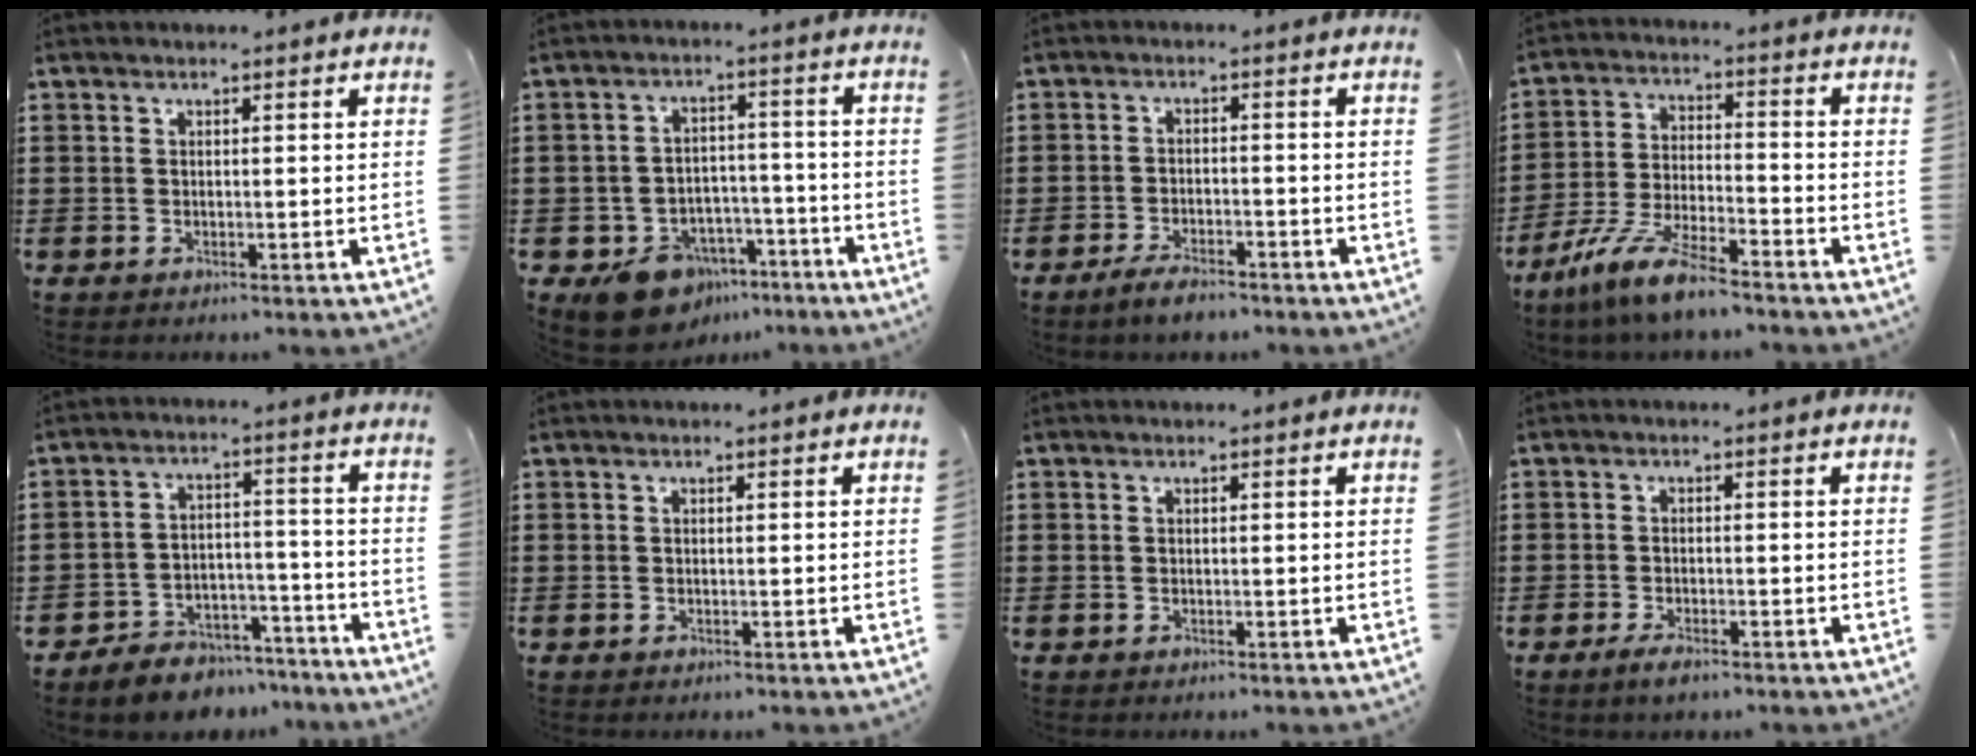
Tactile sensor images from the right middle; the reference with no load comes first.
{"total": 7.4, "force": [-5.9, 4.1, 2.0], "torque": [-0.047, 0.026, -0.111]}
{"total": 3.4, "force": [-3.0, 0.8, 1.3], "torque": [-0.031, 0.004, -0.061]}
{"total": 8.8, "force": [-7.4, 0.7, 4.6], "torque": [-0.101, 0.000, -0.148]}
{"total": 5.9, "force": [-5.7, 1.5, 0.2], "torque": [-0.004, 0.022, -0.113]}
{"total": 0.0}
{"total": 0.0}
{"total": 1.9, "force": [-1.3, 0.5, 1.2], "torque": [-0.030, -0.002, -0.028]}